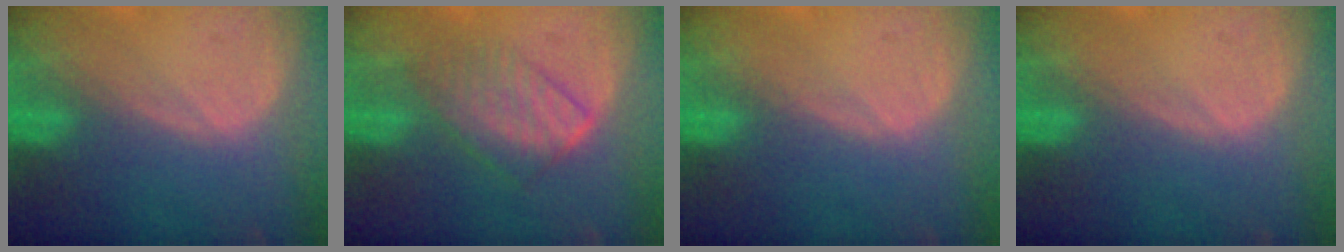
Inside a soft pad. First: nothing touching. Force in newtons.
{"total": 6.3, "press": 6.1, "slide": 1.2}
{"total": 0.0}
{"total": 0.0}